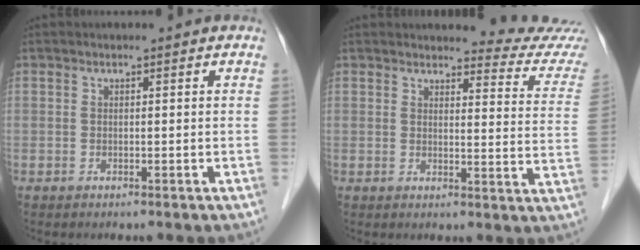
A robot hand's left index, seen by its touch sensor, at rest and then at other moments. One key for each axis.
{"total": 9.4, "fx": 9.4, "fy": -0.5, "fz": 0.3, "tx": 0.001, "ty": -0.079, "tz": 0.088}